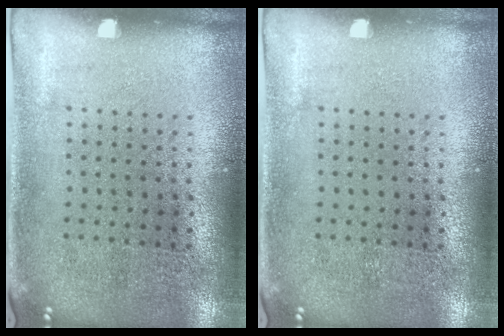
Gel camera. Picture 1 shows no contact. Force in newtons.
{"total": 0.0}